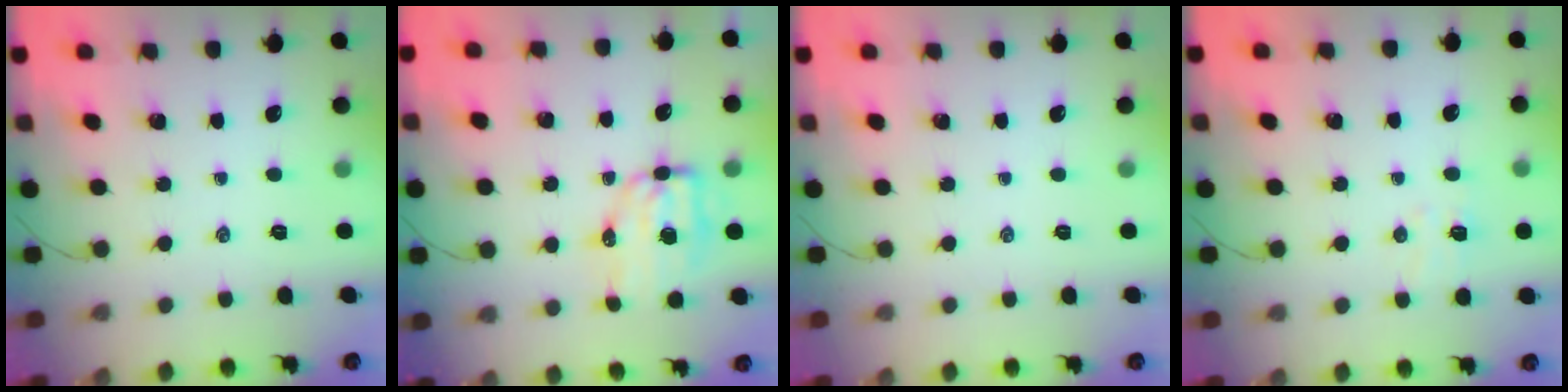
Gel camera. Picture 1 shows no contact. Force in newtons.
{"total": 8.1, "press": 8.0, "slide": 1.6}
{"total": 0.0}
{"total": 4.6, "press": 4.5, "slide": 0.9}